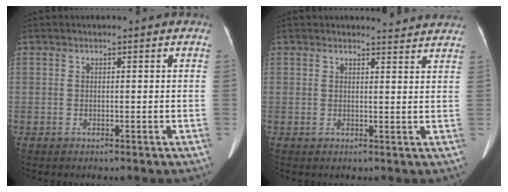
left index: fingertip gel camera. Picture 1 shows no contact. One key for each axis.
{"total": 3.2, "fx": 3.2, "fy": 0.0, "fz": 0.2, "tx": -0.008, "ty": -0.006, "tz": 0.028}